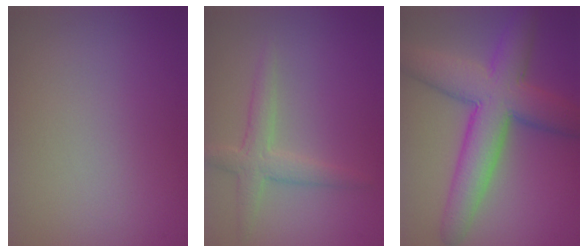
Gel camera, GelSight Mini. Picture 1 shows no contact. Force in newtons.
{"total": 2.6, "press": 2.6, "slide": 0.1}
{"total": 8.4, "press": 8.4, "slide": 0.2}